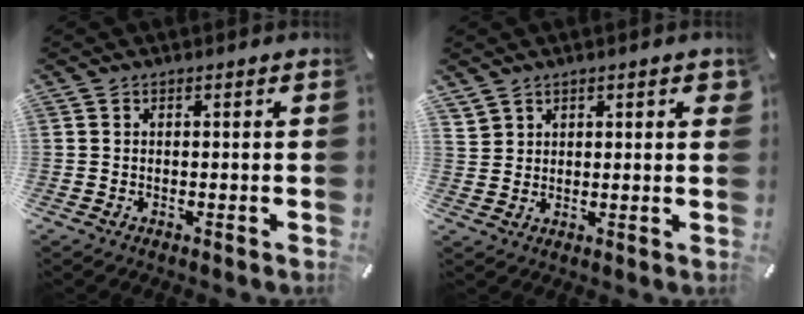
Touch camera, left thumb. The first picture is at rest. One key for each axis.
{"total": 2.8, "fx": 2.1, "fy": 1.8, "fz": 0.2, "tx": -0.004, "ty": -0.005, "tz": 0.039}